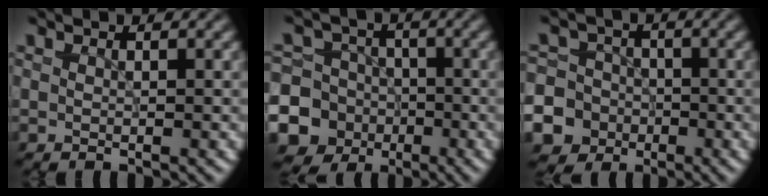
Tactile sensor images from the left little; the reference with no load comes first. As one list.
[{"total": 13.6, "force": [-4.7, 12.5, 2.9], "torque": [-0.091, -0.027, -0.100]}, {"total": 12.5, "force": [-5.8, 10.9, 2.2], "torque": [-0.072, -0.035, -0.118]}]